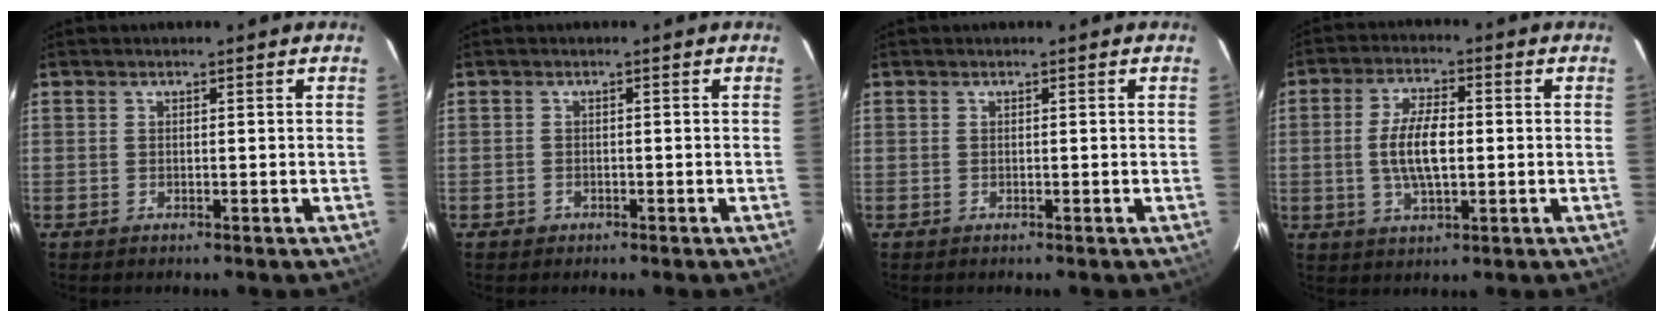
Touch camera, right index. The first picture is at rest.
{"total": 1.4, "force": [-0.8, 1.2, 0.0], "torque": [0.000, 0.001, -0.008]}
{"total": 0.0}
{"total": 8.5, "force": [-0.4, 3.4, 7.8], "torque": [-0.153, 0.004, -0.006]}